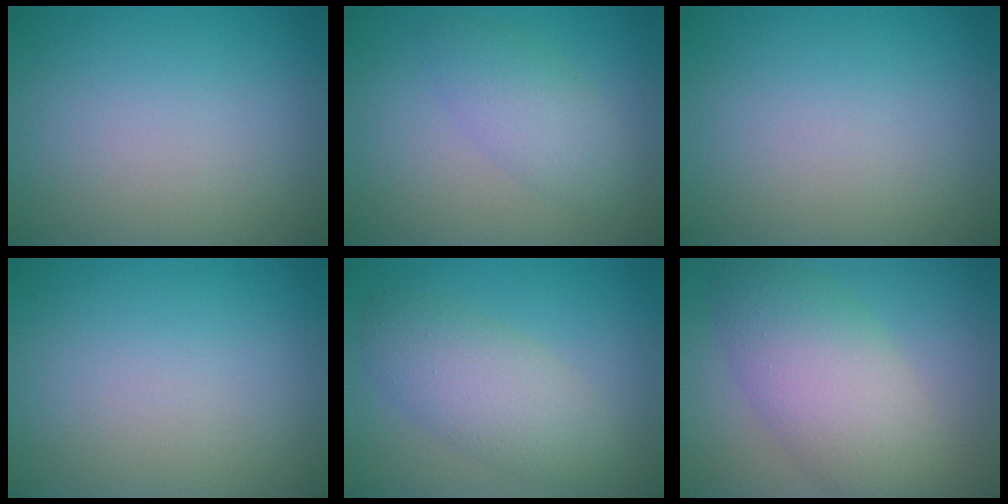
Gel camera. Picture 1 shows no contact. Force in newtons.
{"total": 3.1, "press": 3.1, "slide": 0.0}
{"total": 0.0}
{"total": 0.0}
{"total": 4.7, "press": 4.7, "slide": 0.2}
{"total": 7.1, "press": 7.1, "slide": 0.4}